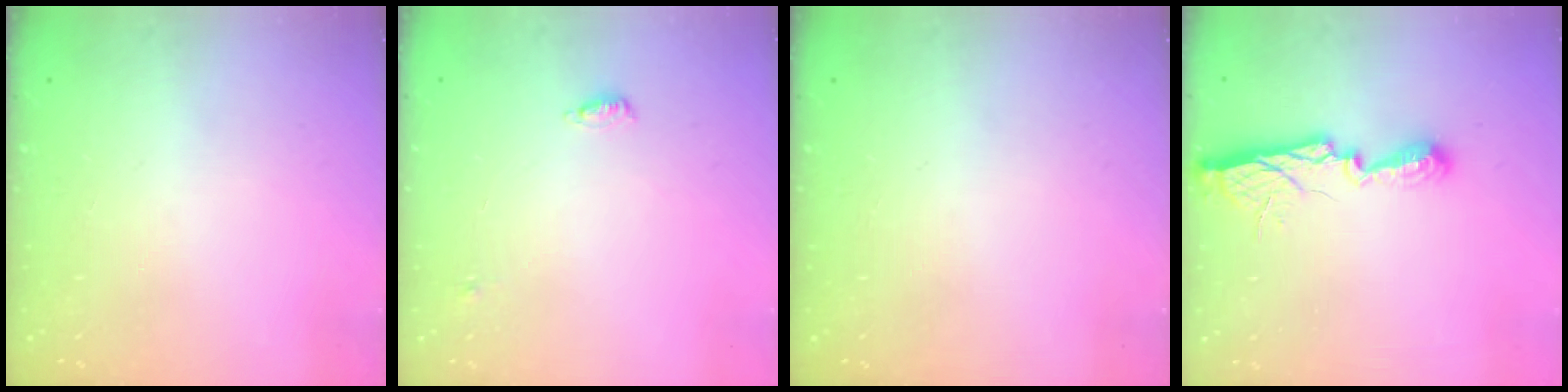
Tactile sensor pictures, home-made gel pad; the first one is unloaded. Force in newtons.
{"total": 4.5, "press": 4.3, "slide": 1.2}
{"total": 0.0}
{"total": 10.1, "press": 10.1, "slide": 0.7}